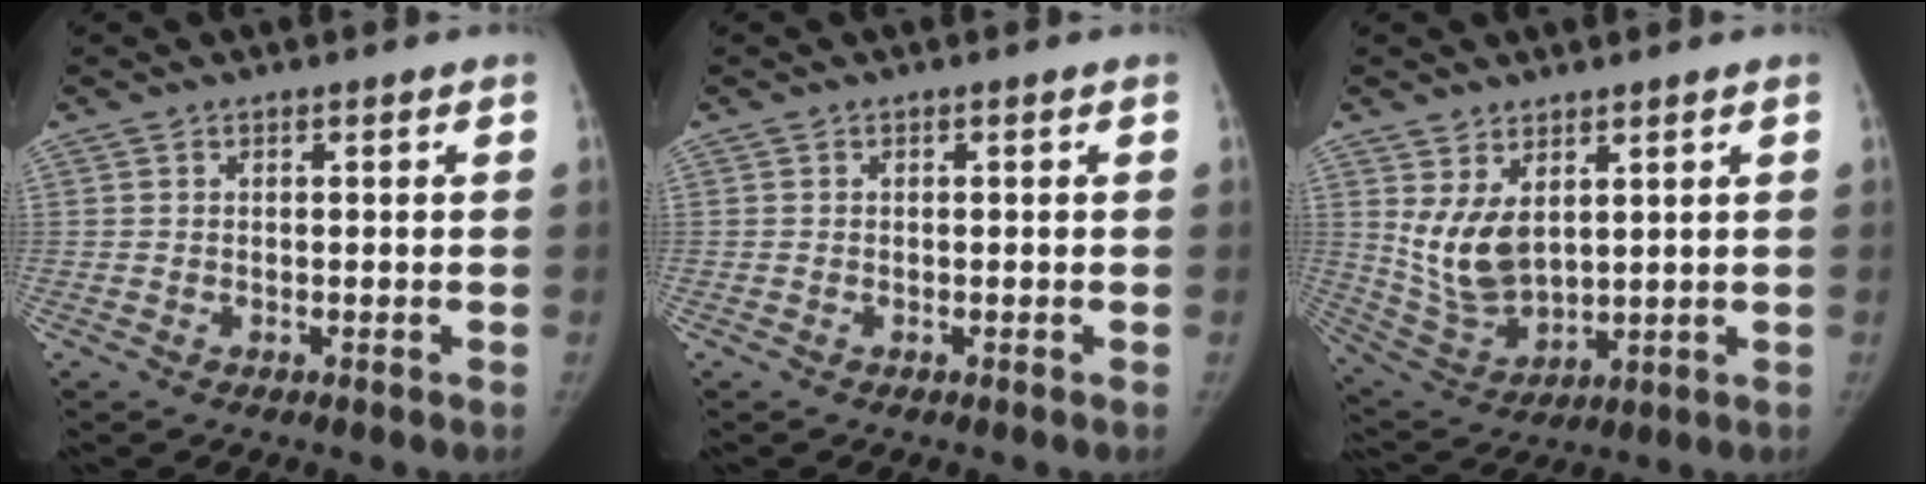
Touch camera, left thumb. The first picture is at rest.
{"total": 0.0}
{"total": 9.9, "force": [3.6, 5.7, 7.2], "torque": [-0.127, -0.028, 0.092]}